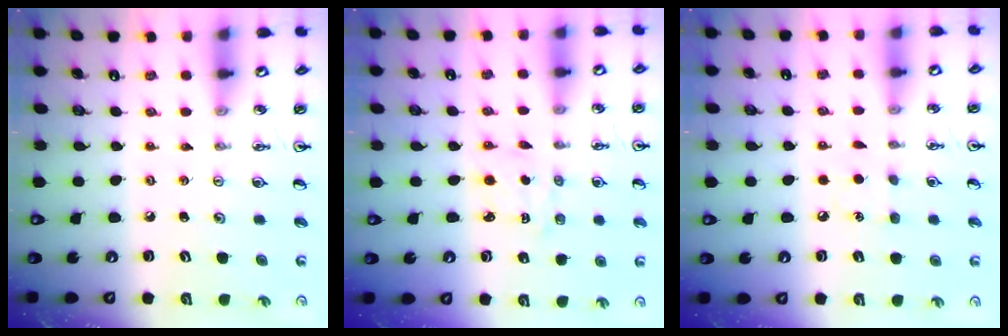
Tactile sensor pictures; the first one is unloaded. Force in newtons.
{"total": 2.0, "press": 1.9, "slide": 0.6}
{"total": 6.8, "press": 6.8, "slide": 0.7}